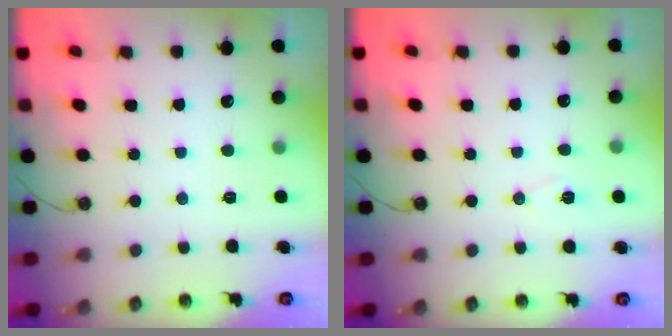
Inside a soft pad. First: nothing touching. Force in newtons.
{"total": 7.3, "press": 5.7, "slide": 4.6}